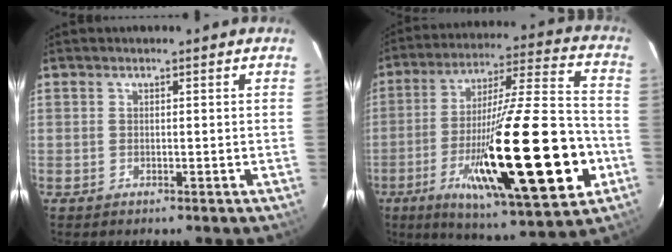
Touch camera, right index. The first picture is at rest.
{"total": 28.8, "force": [-8.3, 3.8, 27.3], "torque": [-0.440, -0.027, -0.126]}